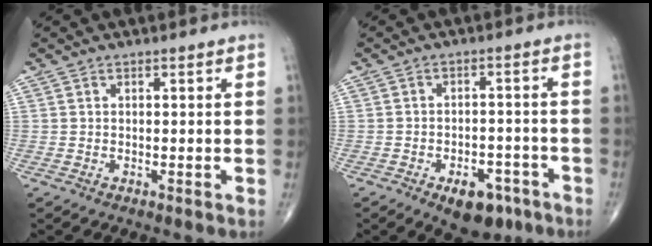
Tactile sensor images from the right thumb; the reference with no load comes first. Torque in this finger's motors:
{"motor_torque": [2.67, 1.07, 0.47, -0.64, 0.18]}